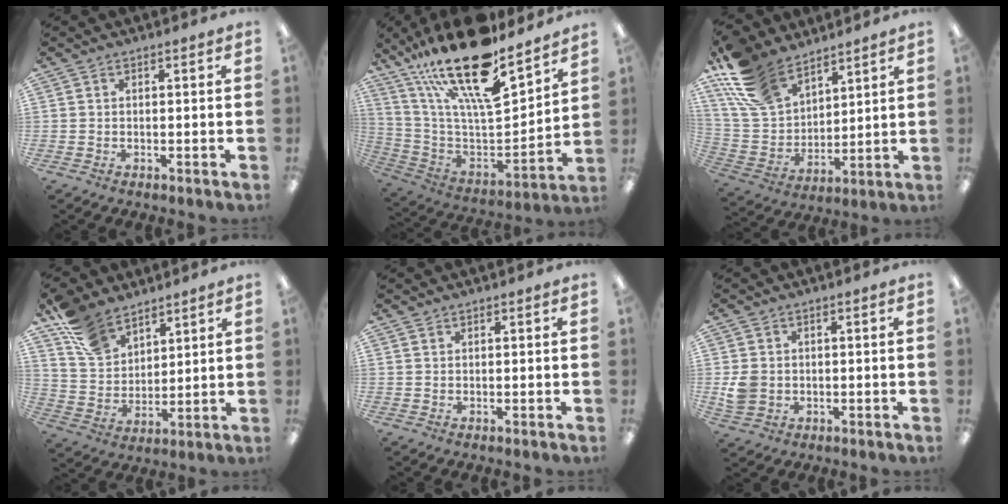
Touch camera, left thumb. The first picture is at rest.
{"total": 25.6, "force": [18.1, 7.7, 16.3], "torque": [-0.296, -0.126, 0.308]}
{"total": 17.5, "force": [12.6, 9.7, 7.5], "torque": [-0.176, -0.052, 0.244]}
{"total": 12.4, "force": [9.5, 7.1, 3.8], "torque": [-0.090, -0.046, 0.188]}
{"total": 0.6, "force": [0.5, 0.3, 0.1], "torque": [-0.003, 0.001, 0.009]}
{"total": 5.0, "force": [0.1, 4.4, 2.2], "torque": [-0.032, 0.002, 0.002]}